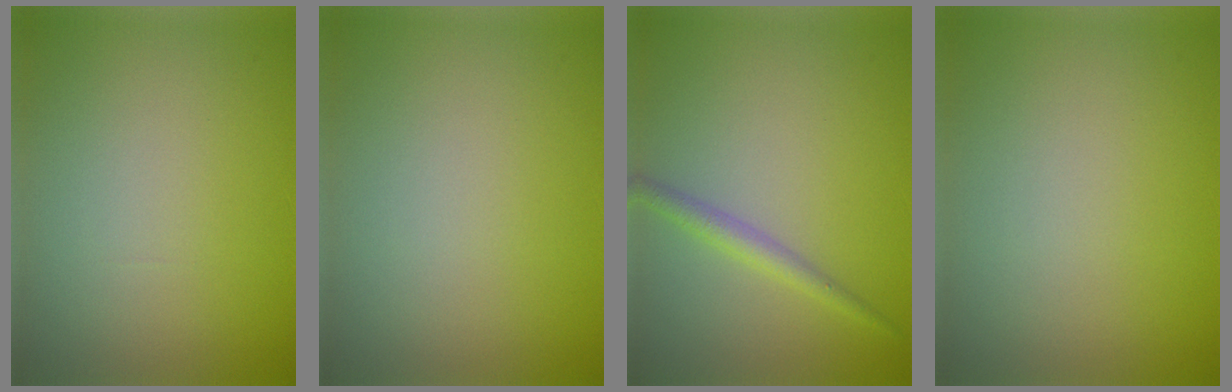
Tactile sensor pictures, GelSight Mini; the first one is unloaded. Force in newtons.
{"total": 0.0}
{"total": 1.9, "press": 1.9, "slide": 0.0}
{"total": 0.0}